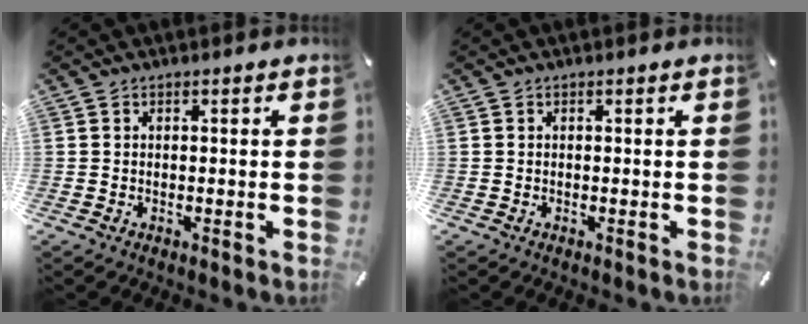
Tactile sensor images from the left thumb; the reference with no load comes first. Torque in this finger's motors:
{"motor_torque": [-0.06, 0.24, 0.05, -0.04, 0.00]}